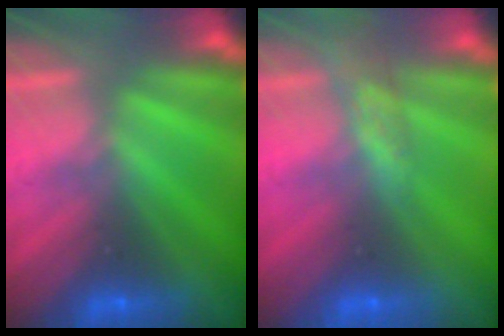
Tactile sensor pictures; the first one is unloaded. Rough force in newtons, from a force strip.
{"total": 2.6}